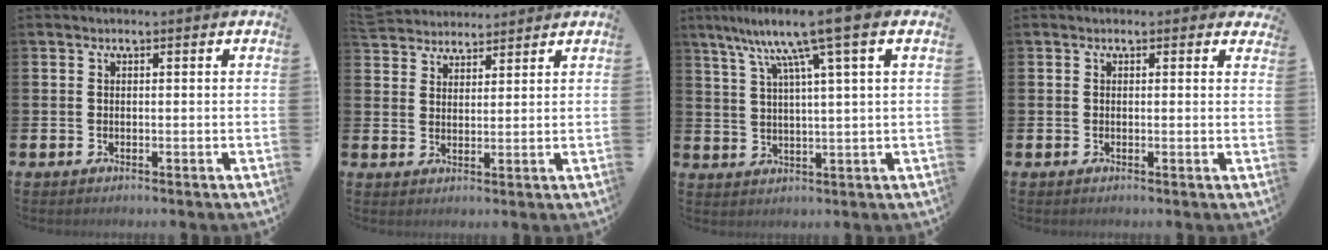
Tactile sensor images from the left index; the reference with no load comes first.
{"total": 4.4, "force": [4.3, 0.9, -0.2], "torque": [-0.018, -0.013, 0.082]}
{"total": 9.3, "force": [5.7, -0.1, 7.4], "torque": [-0.156, -0.014, 0.090]}
{"total": 0.6, "force": [0.4, 0.4, 0.2], "torque": [-0.001, 0.004, 0.006]}